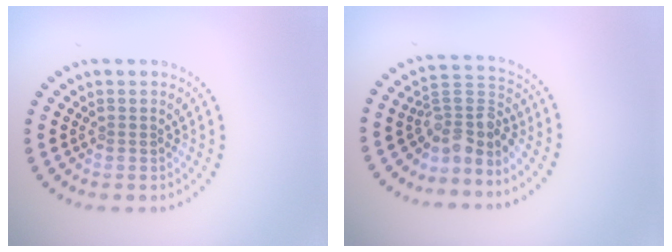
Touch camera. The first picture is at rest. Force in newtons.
{"total": 3.8, "press": 2.6, "slide": 2.8}